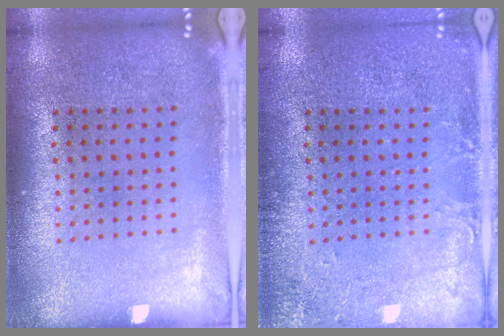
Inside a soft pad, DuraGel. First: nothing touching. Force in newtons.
{"total": 2.1, "press": 2.1, "slide": 0.1}